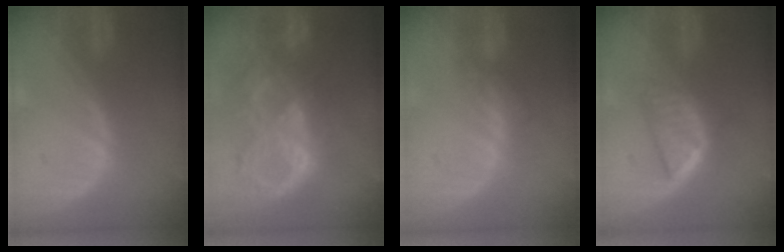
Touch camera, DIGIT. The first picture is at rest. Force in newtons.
{"total": 10.6, "press": 8.9, "slide": 5.7}
{"total": 4.8, "press": 4.2, "slide": 2.1}
{"total": 6.4, "press": 5.4, "slide": 3.4}